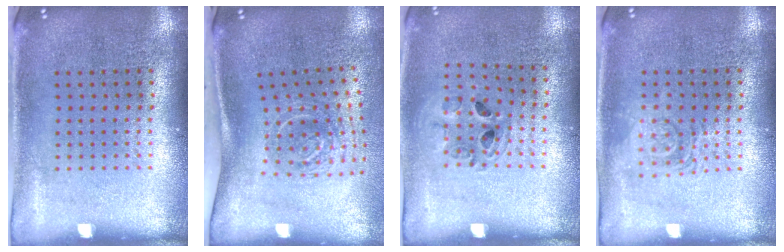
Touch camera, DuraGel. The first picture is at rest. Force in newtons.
{"total": 2.0, "press": 1.3, "slide": 1.5}
{"total": 0.9, "press": 0.9, "slide": 0.2}
{"total": 1.2, "press": 1.2, "slide": 0.2}